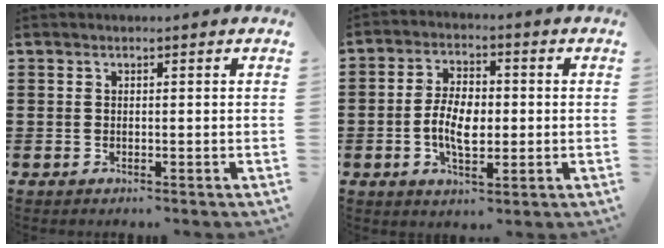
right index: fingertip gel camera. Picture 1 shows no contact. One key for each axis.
{"total": 6.6, "fx": -0.9, "fy": 3.4, "fz": 5.6, "tx": -0.116, "ty": 0.006, "tz": -0.020}